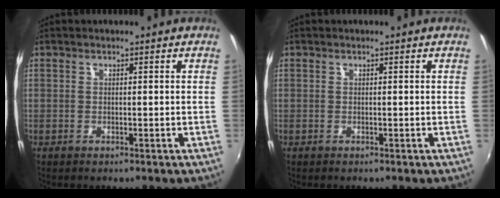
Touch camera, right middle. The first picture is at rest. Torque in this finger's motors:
{"motor_torque": [0.00, 0.00, 0.00, 0.00]}